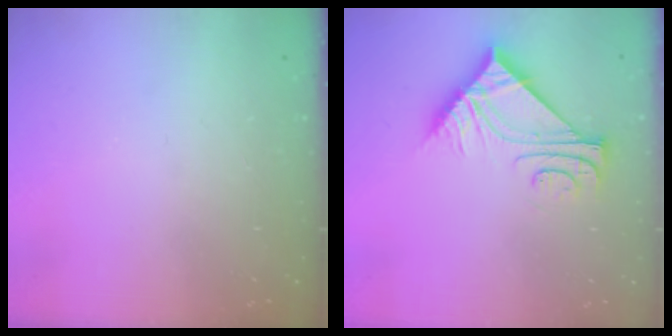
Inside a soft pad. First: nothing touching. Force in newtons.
{"total": 9.3, "press": 9.3, "slide": 0.5}